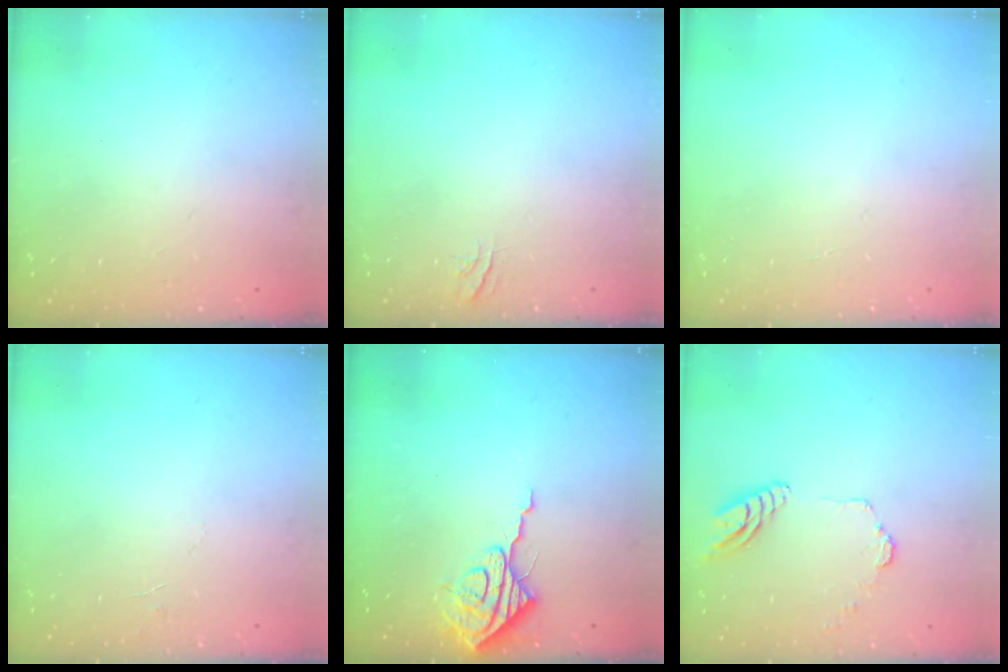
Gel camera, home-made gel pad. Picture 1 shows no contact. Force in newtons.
{"total": 3.7, "press": 3.7, "slide": 0.3}
{"total": 2.2, "press": 2.2, "slide": 0.2}
{"total": 3.6, "press": 3.6, "slide": 0.3}
{"total": 8.8, "press": 8.7, "slide": 0.8}
{"total": 11.2, "press": 11.1, "slide": 1.6}